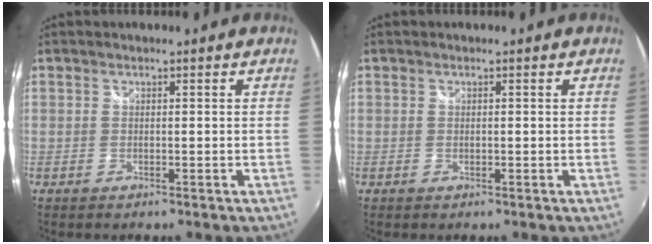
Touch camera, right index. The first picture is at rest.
{"total": 0.0}